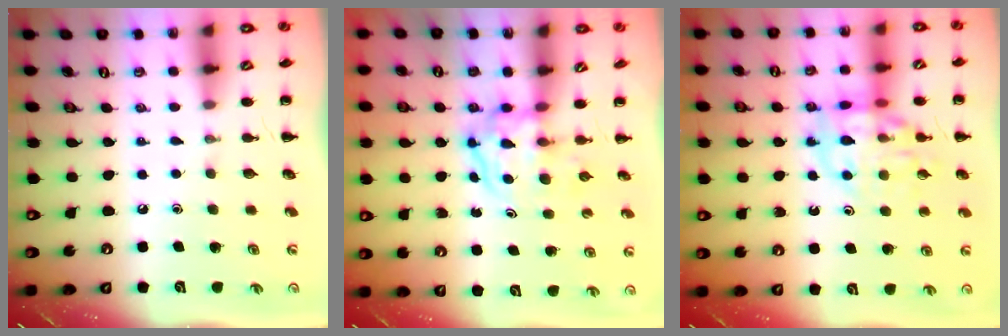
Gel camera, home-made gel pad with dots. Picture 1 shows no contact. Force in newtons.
{"total": 3.7, "press": 3.7, "slide": 0.4}
{"total": 13.3, "press": 13.2, "slide": 2.0}